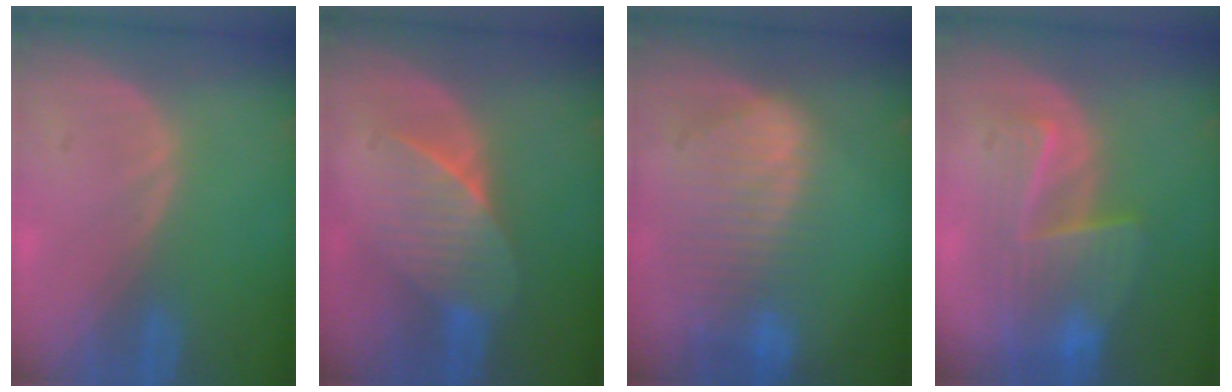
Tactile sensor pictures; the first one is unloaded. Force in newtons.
{"total": 6.8, "press": 6.5, "slide": 2.2}
{"total": 9.4, "press": 8.2, "slide": 4.6}
{"total": 7.1, "press": 7.1, "slide": 0.3}